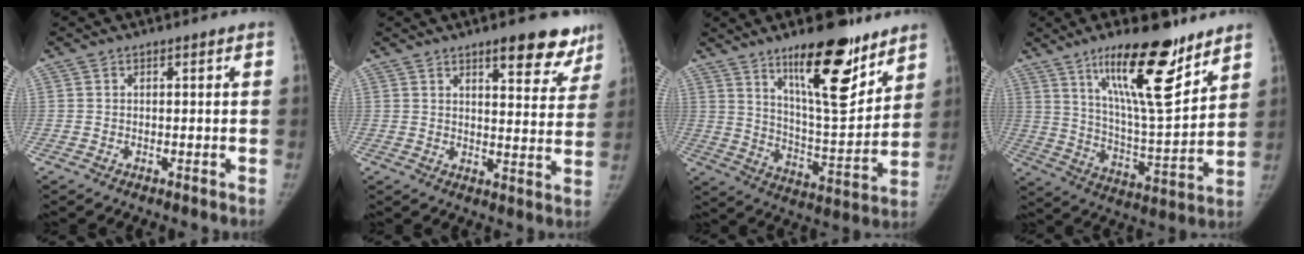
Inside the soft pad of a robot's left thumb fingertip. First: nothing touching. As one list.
[{"total": 11.6, "force": [8.1, 3.9, 7.2], "torque": [-0.045, -0.044, 0.099]}, {"total": 18.6, "force": [12.0, 5.5, 13.1], "torque": [-0.160, -0.083, 0.199]}, {"total": 19.5, "force": [12.4, 5.0, 14.1], "torque": [-0.199, -0.076, 0.214]}]